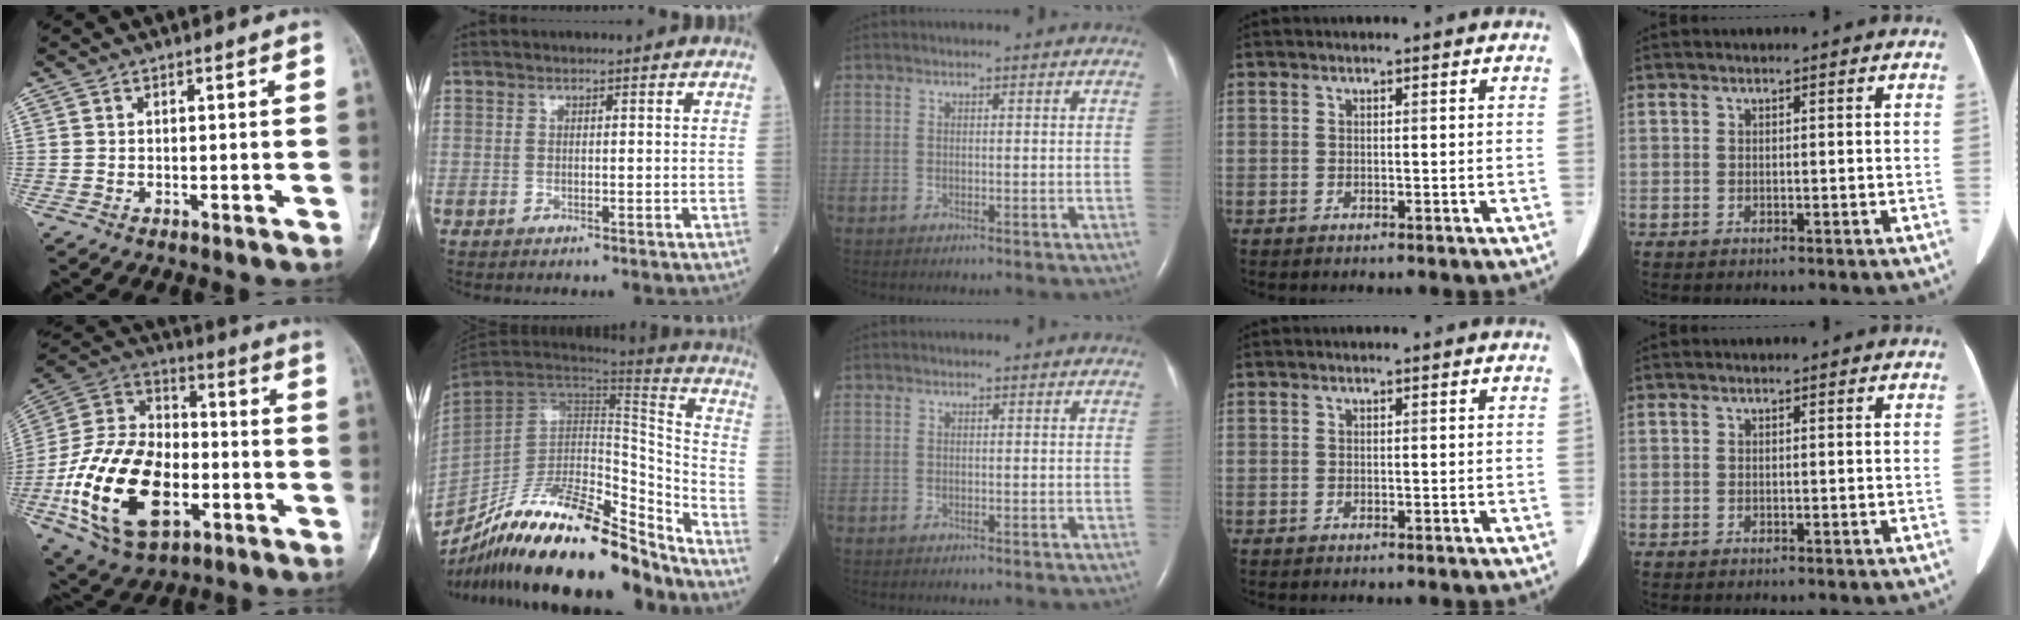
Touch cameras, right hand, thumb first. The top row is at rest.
{"thumb": {"total": 25.1, "force": [-7.2, 15.3, 18.5], "torque": [-0.335, 0.033, -0.115]}, "index": {"total": 27.8, "force": [-22.1, 6.1, 15.8], "torque": [-0.278, -0.025, -0.368]}}